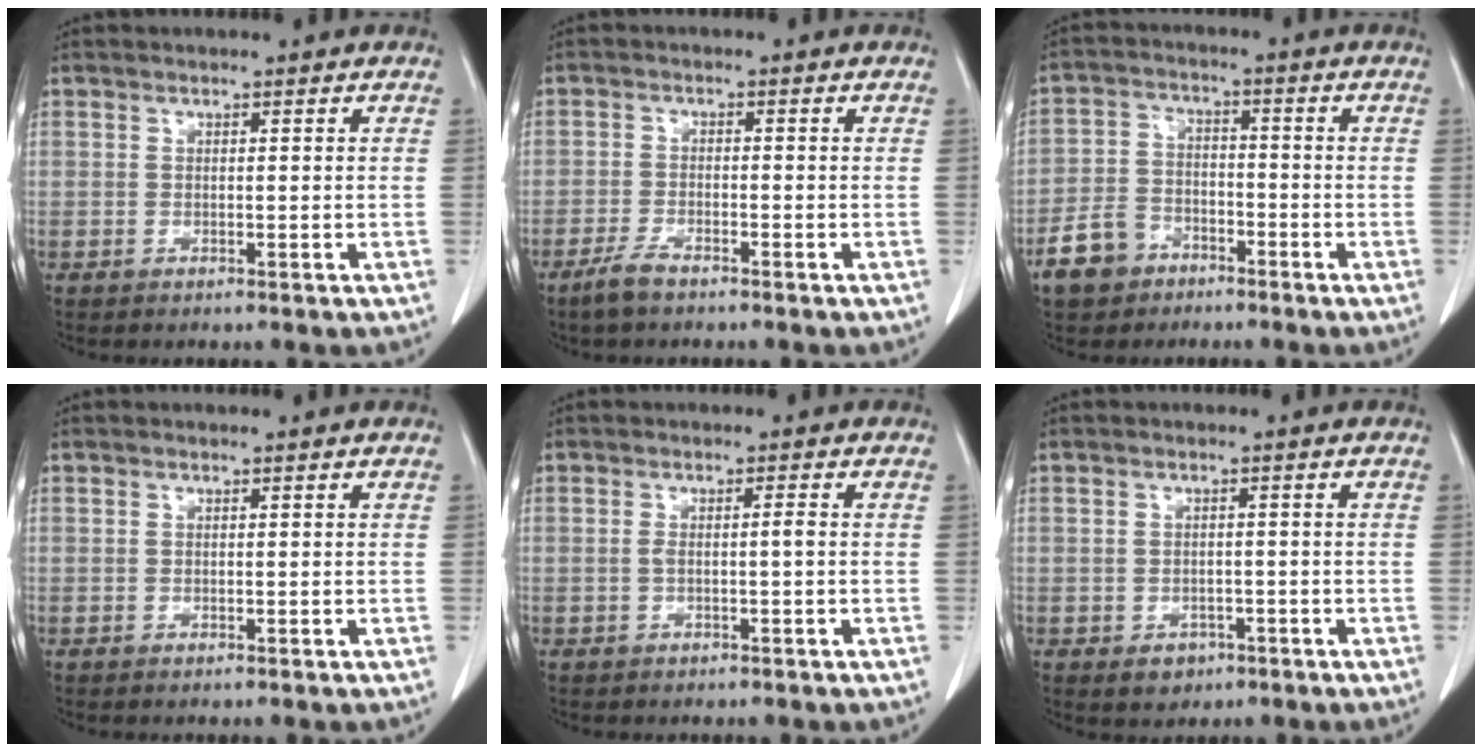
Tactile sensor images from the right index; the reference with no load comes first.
{"total": 3.2, "force": [-2.6, 0.6, 1.8], "torque": [-0.045, -0.004, -0.049]}
{"total": 7.1, "force": [-4.5, 5.1, 2.2], "torque": [-0.058, 0.009, -0.079]}
{"total": 0.0}
{"total": 0.8, "force": [-0.1, 0.0, 0.8], "torque": [-0.017, -0.001, 0.000]}
{"total": 2.7, "force": [-1.4, 2.1, 1.0], "torque": [-0.008, 0.005, -0.010]}